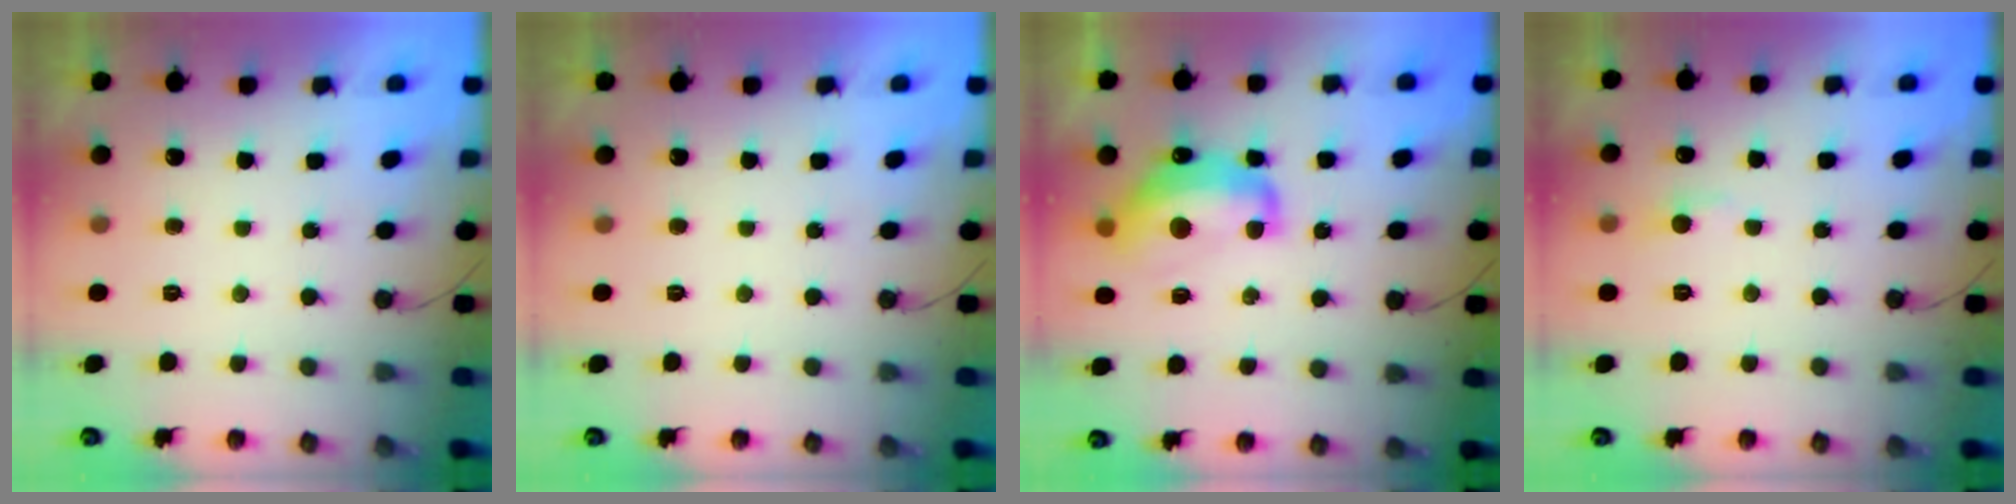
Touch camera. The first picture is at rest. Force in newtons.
{"total": 0.0}
{"total": 13.5, "press": 13.5, "slide": 0.8}
{"total": 4.8, "press": 4.7, "slide": 0.7}